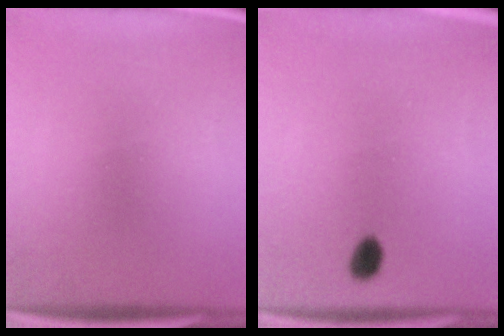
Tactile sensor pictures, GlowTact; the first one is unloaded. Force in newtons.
{"total": 2.7}